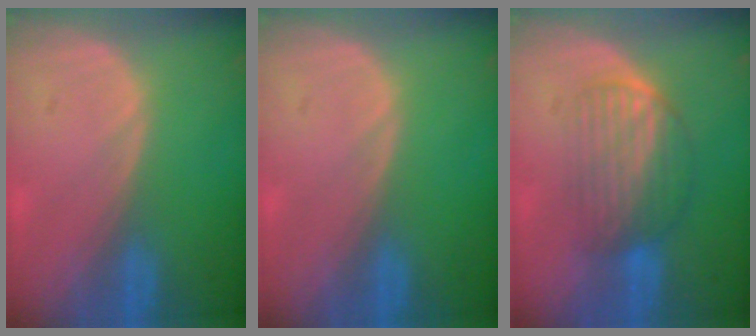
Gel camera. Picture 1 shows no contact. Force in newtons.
{"total": 0.0}
{"total": 6.3, "press": 6.2, "slide": 1.5}